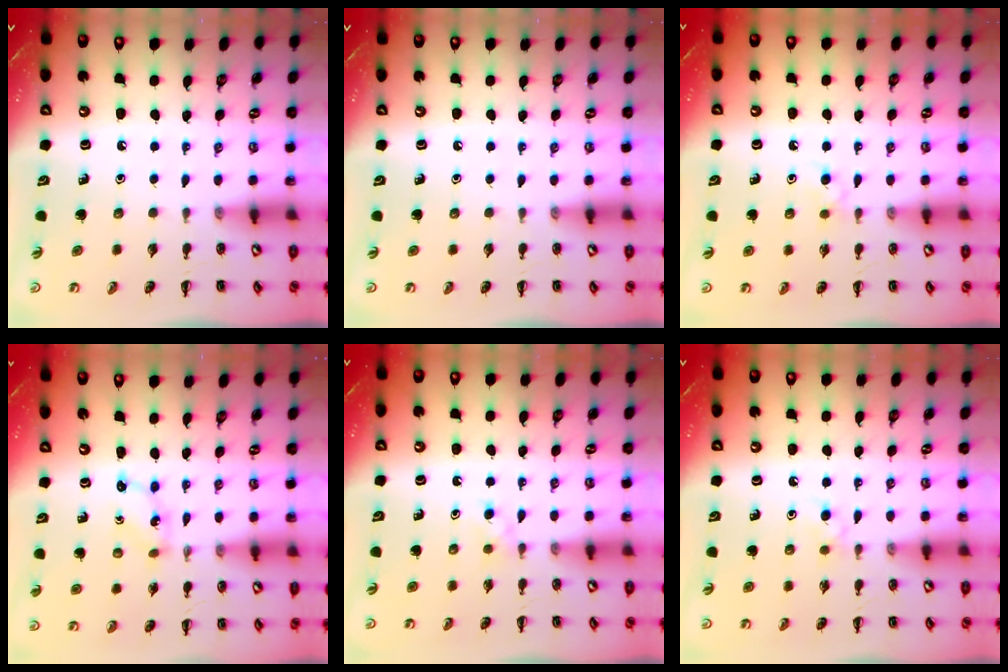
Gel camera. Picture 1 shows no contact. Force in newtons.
{"total": 0.0}
{"total": 3.9, "press": 3.6, "slide": 1.7}
{"total": 1.8, "press": 1.8, "slide": 0.3}
{"total": 2.7, "press": 2.5, "slide": 1.1}
{"total": 3.9, "press": 3.6, "slide": 1.7}